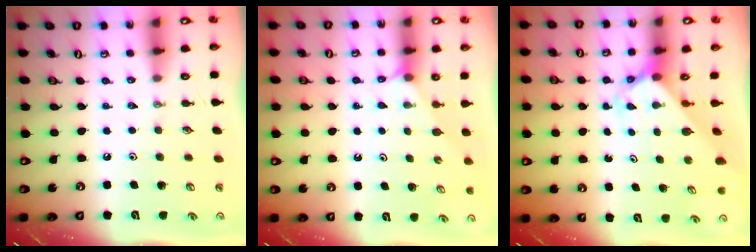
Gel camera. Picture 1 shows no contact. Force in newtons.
{"total": 2.3, "press": 2.3, "slide": 0.4}
{"total": 2.3, "press": 2.3, "slide": 0.2}